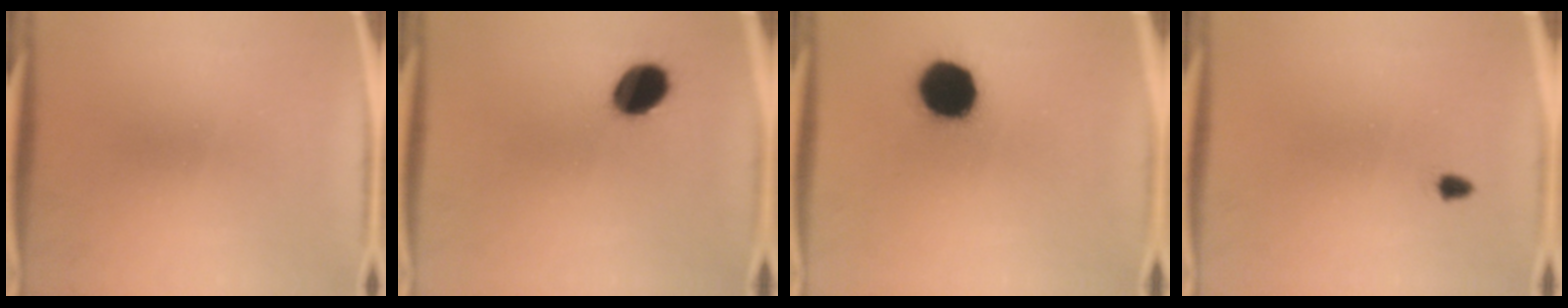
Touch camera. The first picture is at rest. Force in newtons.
{"total": 9.1}
{"total": 14.6}
{"total": 1.1}